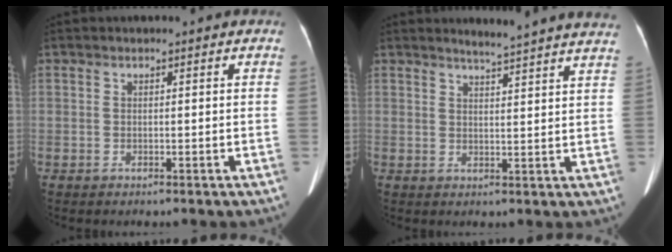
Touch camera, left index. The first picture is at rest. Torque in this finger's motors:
{"motor_torque": [0.18, -0.51, 0.01, 0.04]}